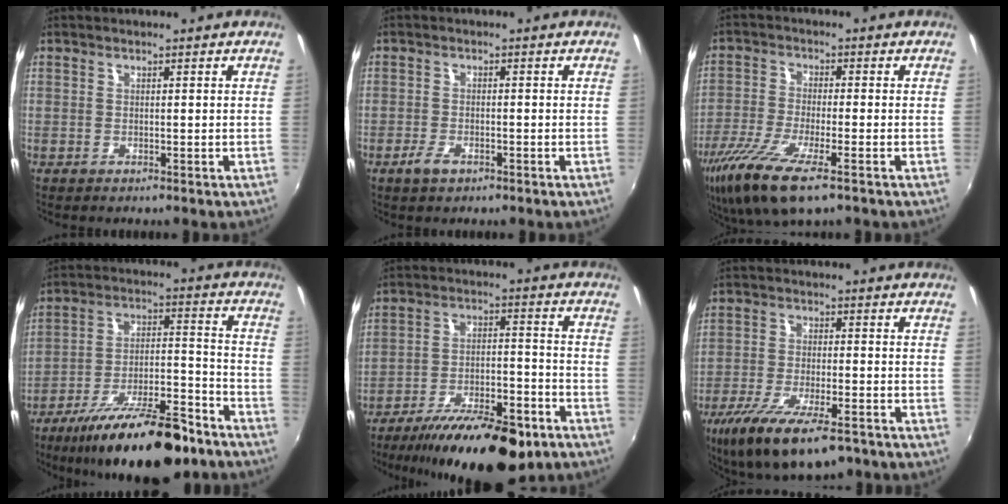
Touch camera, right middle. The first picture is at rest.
{"total": 3.0, "force": [-1.9, 1.2, 1.9], "torque": [-0.045, -0.003, -0.037]}
{"total": 12.8, "force": [-7.8, 3.0, 9.7], "torque": [-0.213, -0.042, -0.150]}
{"total": 21.6, "force": [-15.7, 6.3, 13.4], "torque": [-0.231, -0.018, -0.238]}
{"total": 21.1, "force": [-15.1, 6.7, 13.1], "torque": [-0.226, -0.028, -0.222]}
{"total": 15.4, "force": [-10.2, 4.8, 10.5], "torque": [-0.213, -0.044, -0.172]}